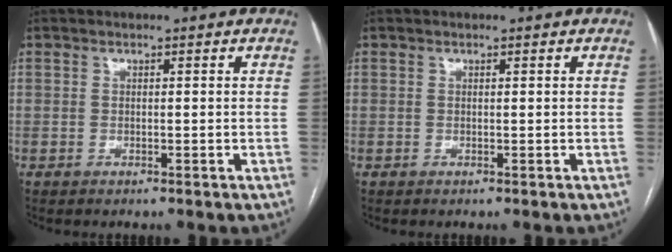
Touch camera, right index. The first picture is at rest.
{"total": 0.0}